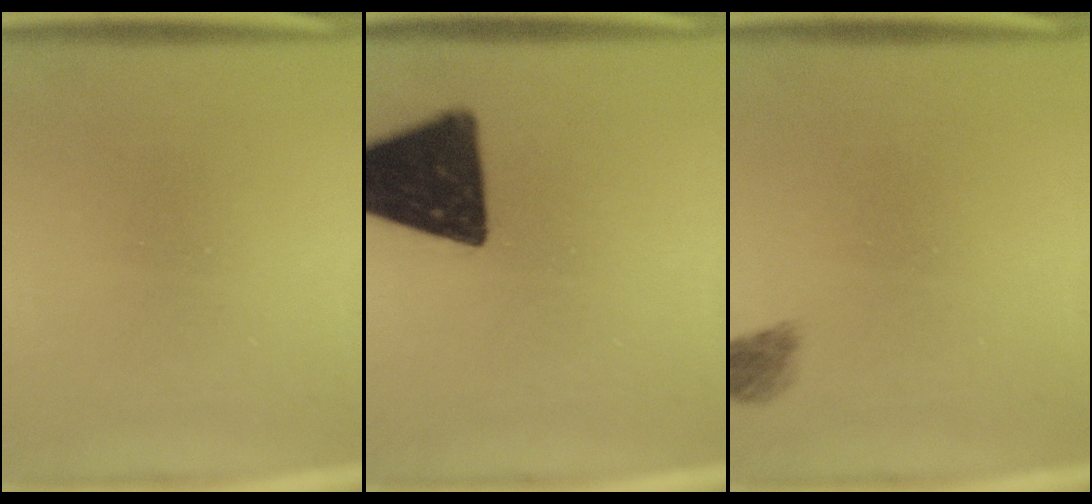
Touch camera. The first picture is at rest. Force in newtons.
{"total": 17.1}
{"total": 2.2}